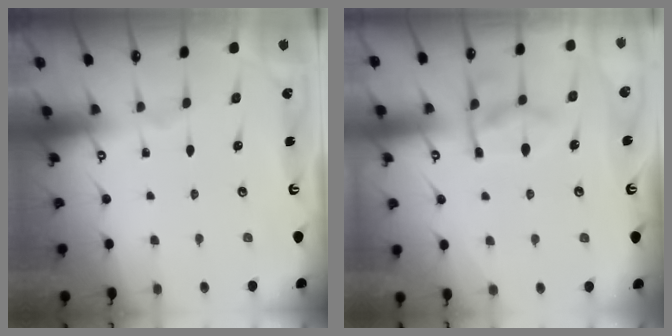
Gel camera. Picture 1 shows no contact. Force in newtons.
{"total": 7.3, "press": 7.1, "slide": 1.4}